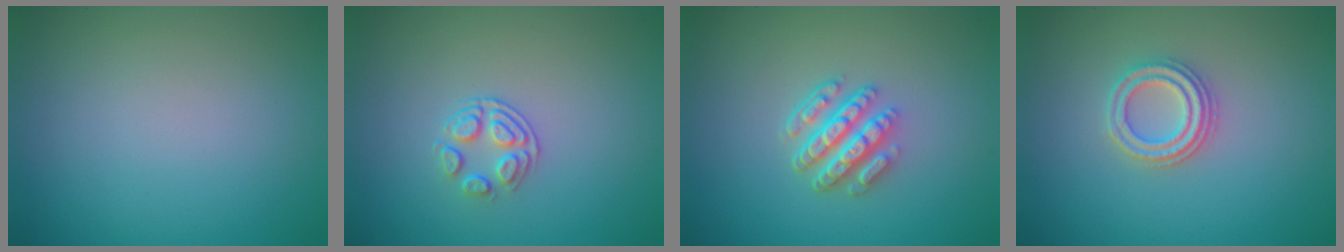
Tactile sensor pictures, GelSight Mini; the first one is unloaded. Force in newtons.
{"total": 2.1, "press": 1.4, "slide": 1.5}
{"total": 4.5, "press": 3.4, "slide": 2.9}
{"total": 2.7, "press": 2.6, "slide": 1.0}